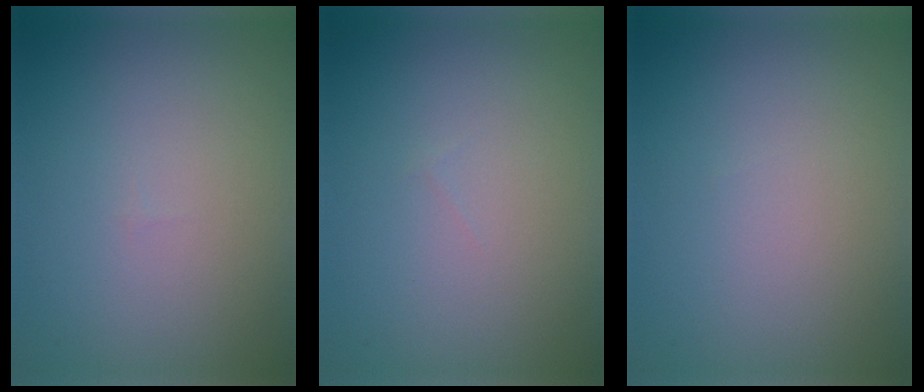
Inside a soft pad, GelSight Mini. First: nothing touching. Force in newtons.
{"total": 0.0}
{"total": 0.0}